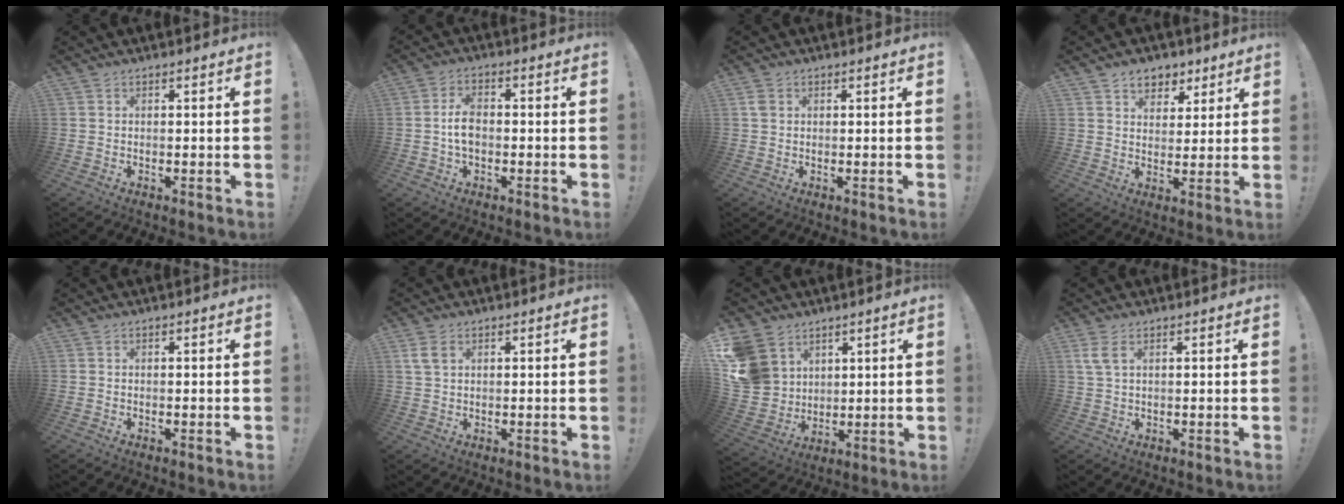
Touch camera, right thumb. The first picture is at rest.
{"total": 5.8, "force": [-0.8, 3.6, 4.5], "torque": [-0.074, 0.010, -0.014]}
{"total": 2.0, "force": [0.8, 1.4, 1.1], "torque": [-0.014, 0.001, 0.015]}
{"total": 7.4, "force": [4.7, 5.5, 1.6], "torque": [-0.012, -0.031, 0.090]}
{"total": 0.0}
{"total": 4.1, "force": [1.8, 2.3, 2.9], "torque": [-0.050, 0.000, 0.035]}
{"total": 11.9, "force": [5.6, 9.8, 3.9], "torque": [-0.085, -0.030, 0.121]}
{"total": 3.8, "force": [1.7, 1.2, 3.1], "torque": [-0.055, -0.002, 0.031]}